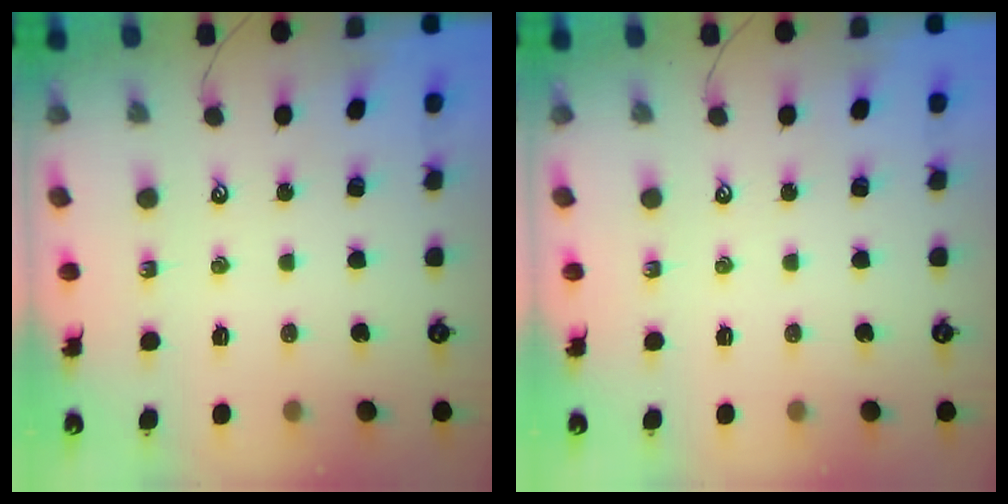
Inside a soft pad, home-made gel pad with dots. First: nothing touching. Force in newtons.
{"total": 0.0}